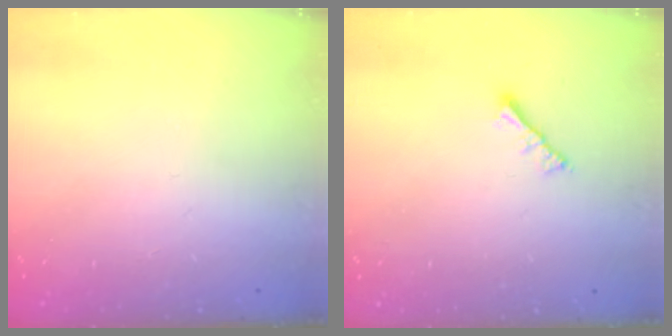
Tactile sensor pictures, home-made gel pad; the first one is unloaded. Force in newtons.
{"total": 2.5, "press": 2.4, "slide": 0.5}